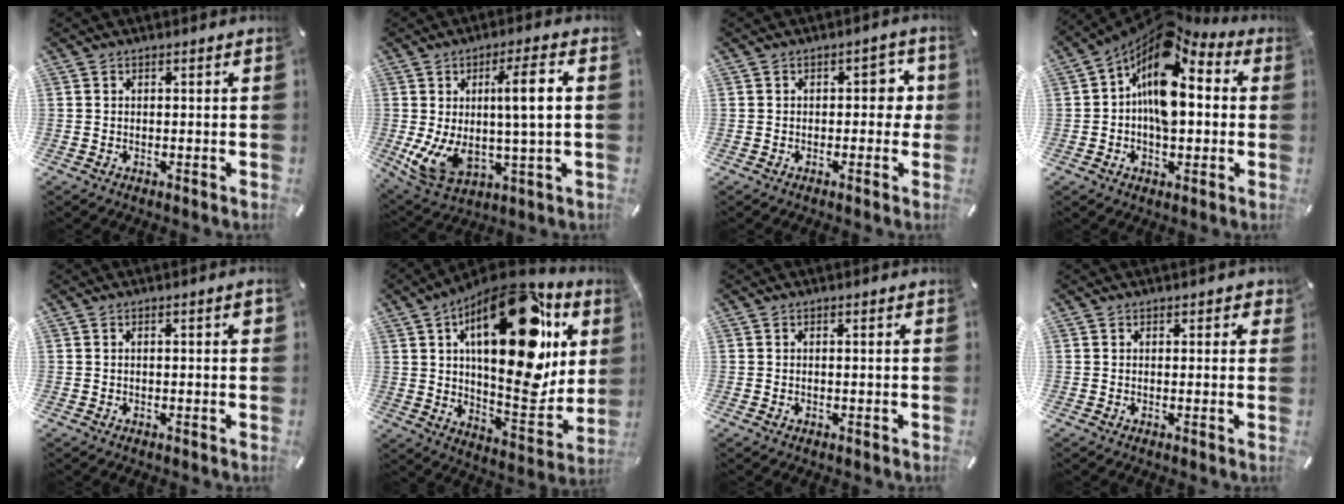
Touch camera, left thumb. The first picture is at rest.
{"total": 15.5, "force": [2.6, 5.4, 14.3], "torque": [-0.263, -0.007, 0.038]}
{"total": 4.8, "force": [0.2, 3.0, 3.8], "torque": [-0.034, 0.000, -0.009]}
{"total": 13.8, "force": [3.0, 8.2, 10.7], "torque": [-0.195, -0.040, 0.048]}
{"total": 1.8, "force": [0.1, 0.4, 1.8], "torque": [-0.023, -0.001, 0.000]}
{"total": 30.3, "force": [12.6, 13.6, 24.0], "torque": [-0.357, -0.085, 0.210]}
{"total": 0.6, "force": [0.1, 0.1, 0.6], "torque": [-0.011, 0.000, 0.002]}
{"total": 1.1, "force": [0.6, 0.8, 0.5], "torque": [-0.002, 0.001, 0.009]}